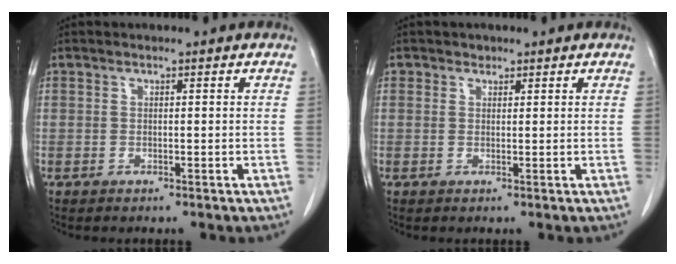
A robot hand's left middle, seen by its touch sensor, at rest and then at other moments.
{"total": 1.1, "force": [0.7, 0.8, 0.0], "torque": [0.005, -0.003, 0.007]}